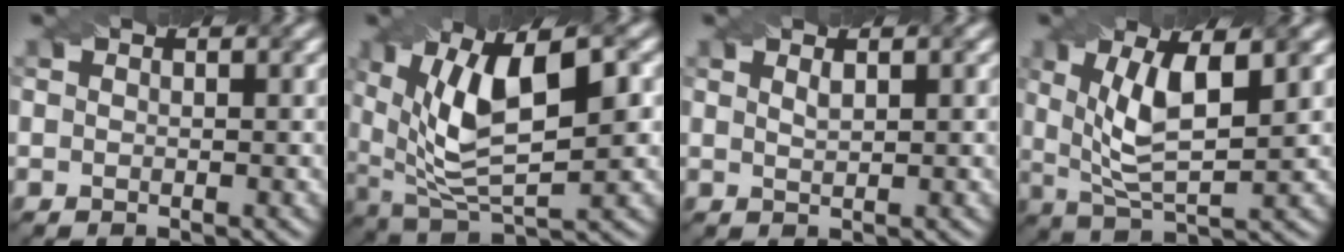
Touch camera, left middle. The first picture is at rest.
{"total": 10.2, "force": [2.4, 4.2, 9.0], "torque": [-0.166, -0.001, 0.044]}
{"total": 0.9, "force": [0.5, 0.2, 0.7], "torque": [-0.012, 0.000, 0.011]}
{"total": 6.8, "force": [1.6, 2.3, 6.2], "torque": [-0.123, -0.003, 0.032]}